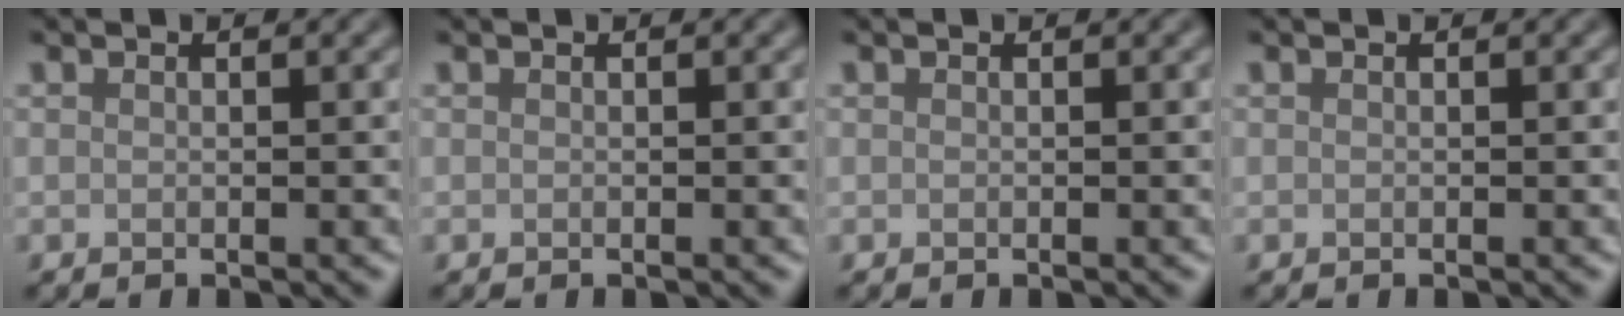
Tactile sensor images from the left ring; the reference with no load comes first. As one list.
[{"total": 0.0}, {"total": 0.0}, {"total": 0.0}]